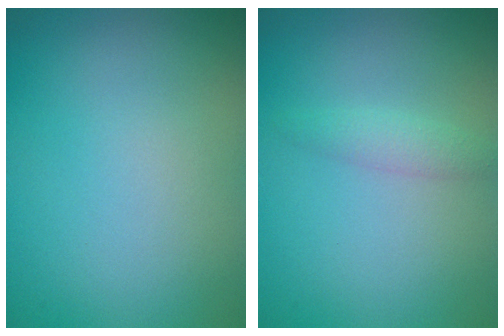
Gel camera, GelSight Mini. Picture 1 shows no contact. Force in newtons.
{"total": 1.2, "press": 1.2, "slide": 0.0}